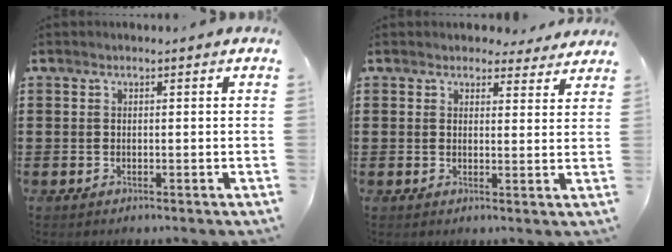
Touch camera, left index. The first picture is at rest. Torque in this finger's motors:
{"motor_torque": [1.84, -0.30, -0.03, 0.01]}